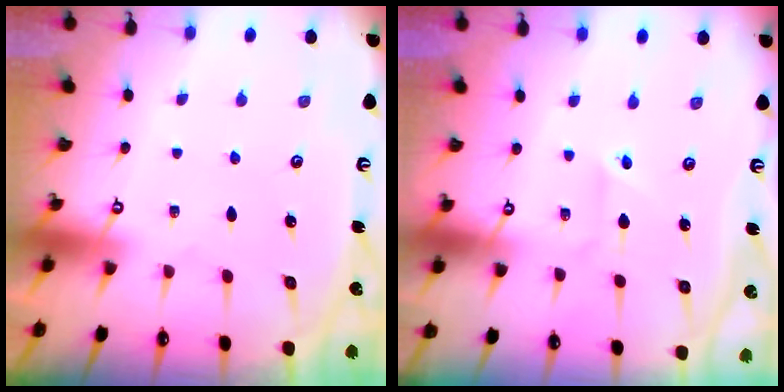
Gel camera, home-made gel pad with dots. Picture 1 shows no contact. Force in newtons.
{"total": 1.8, "press": 1.7, "slide": 0.6}